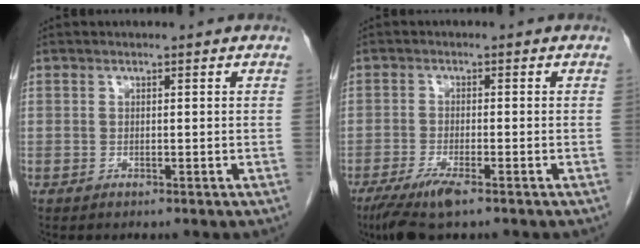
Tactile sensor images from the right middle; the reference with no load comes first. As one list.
[{"total": 5.8, "force": [-3.8, 0.7, 4.3], "torque": [-0.086, -0.016, -0.068]}]